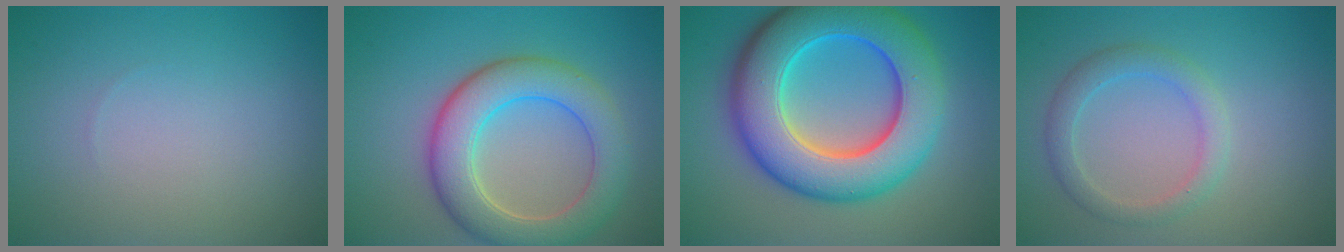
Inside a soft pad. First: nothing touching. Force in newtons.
{"total": 7.2, "press": 7.1, "slide": 0.6}
{"total": 12.0, "press": 12.0, "slide": 0.2}
{"total": 2.6, "press": 2.6, "slide": 0.2}